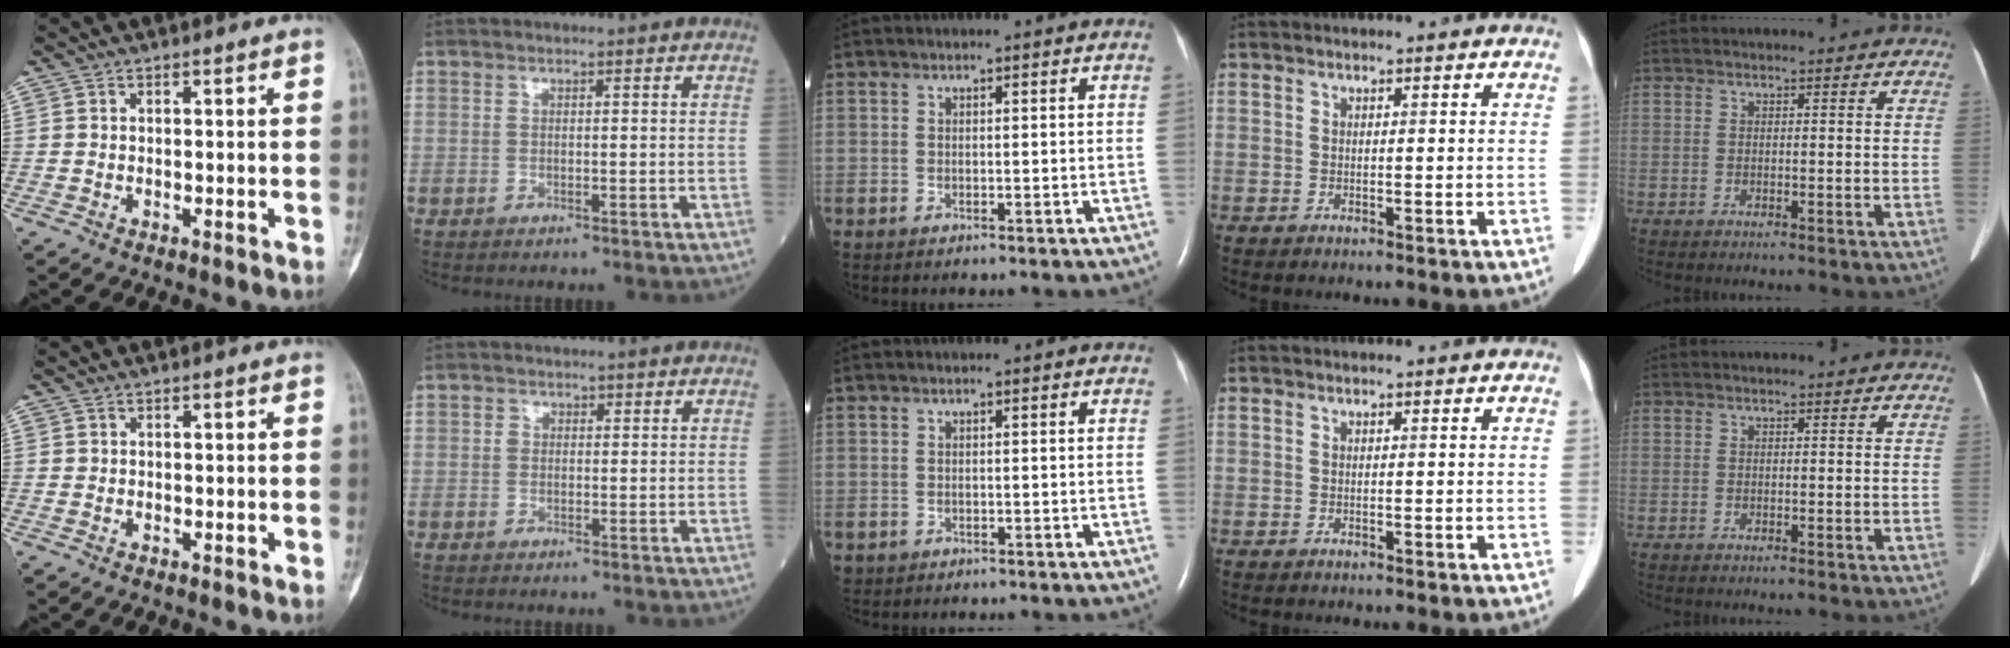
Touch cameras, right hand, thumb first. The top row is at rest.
{"index": {"total": 1.1, "force": [0.3, 1.0, 0.3], "torque": [-0.001, 0.002, 0.006]}, "middle": {"total": 0.5, "force": [-0.2, 0.5, 0.0], "torque": [-0.004, 0.003, -0.001]}}